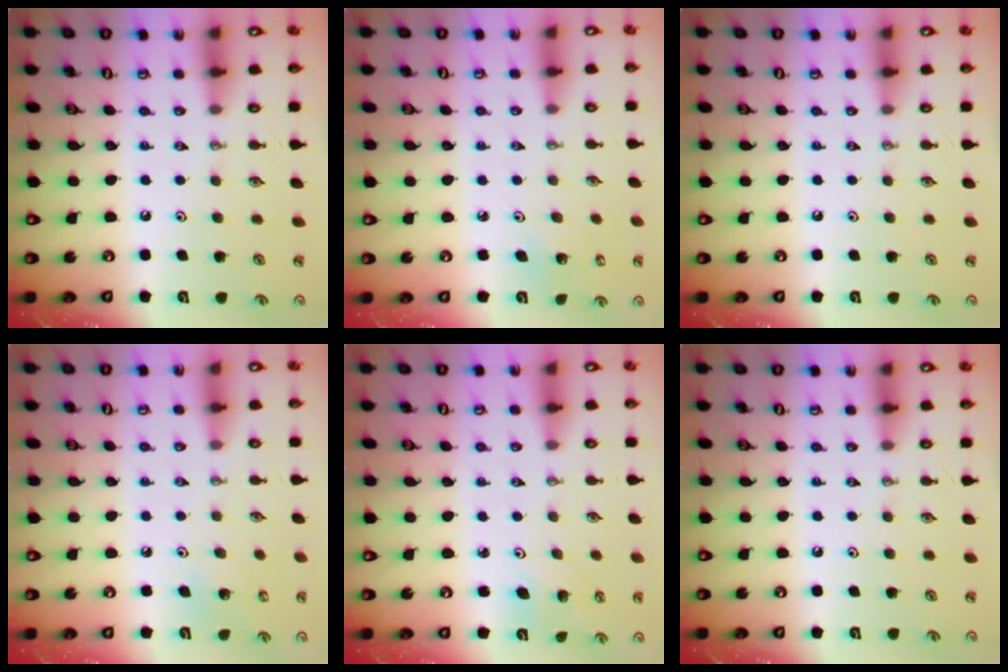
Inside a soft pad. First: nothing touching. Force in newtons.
{"total": 1.7, "press": 1.7, "slide": 0.1}
{"total": 0.0}
{"total": 5.1, "press": 5.0, "slide": 0.5}
{"total": 3.3, "press": 3.0, "slide": 1.3}
{"total": 0.0}